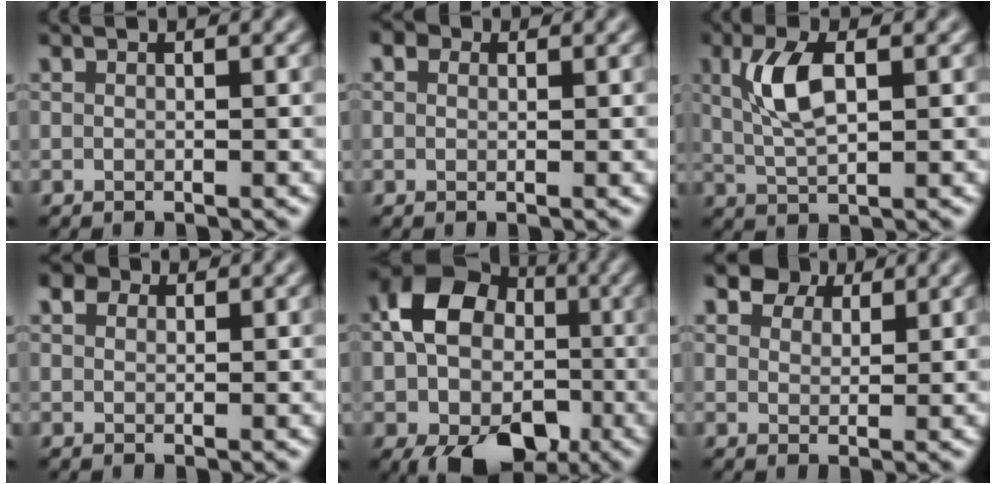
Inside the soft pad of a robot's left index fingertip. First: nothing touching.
{"total": 1.5, "force": [0.9, 0.9, 0.7], "torque": [-0.013, 0.000, 0.002]}
{"total": 4.5, "force": [1.0, 1.8, 4.0], "torque": [-0.087, 0.008, 0.020]}
{"total": 2.1, "force": [1.5, 1.3, 0.9], "torque": [-0.016, 0.001, 0.015]}
{"total": 13.7, "force": [-2.6, 10.6, 8.4], "torque": [-0.103, -0.004, -0.065]}
{"total": 4.0, "force": [3.2, 2.1, 1.3], "torque": [-0.032, -0.003, 0.056]}